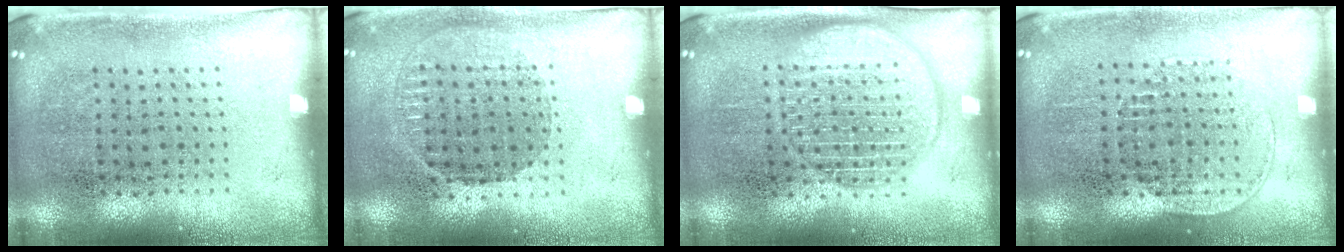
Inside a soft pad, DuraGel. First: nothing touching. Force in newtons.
{"total": 0.9, "press": 0.8, "slide": 0.3}
{"total": 3.1, "press": 3.1, "slide": 0.4}
{"total": 1.2, "press": 1.0, "slide": 0.5}